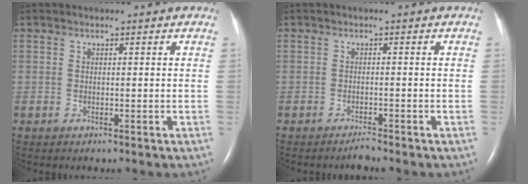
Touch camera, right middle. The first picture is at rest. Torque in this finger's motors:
{"motor_torque": [-0.20, 0.21, -0.03, -0.01]}